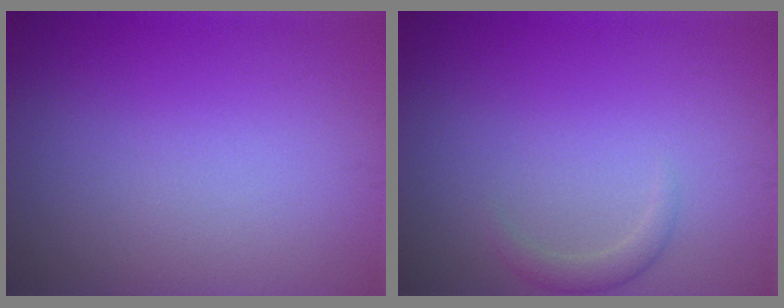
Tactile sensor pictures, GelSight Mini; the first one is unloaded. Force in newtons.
{"total": 1.2, "press": 1.2, "slide": 0.0}